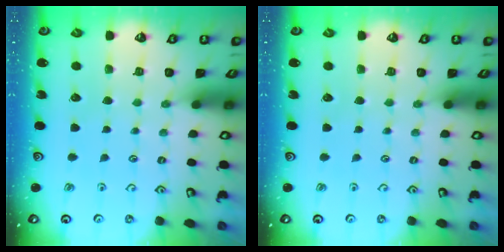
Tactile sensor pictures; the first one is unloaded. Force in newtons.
{"total": 0.0}